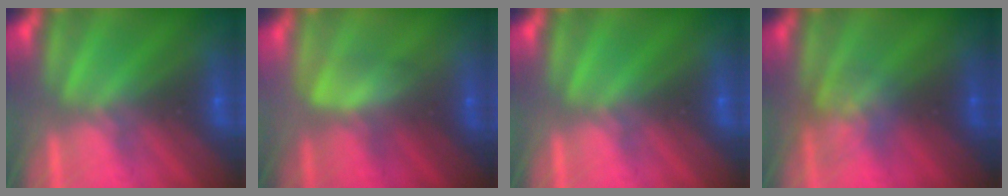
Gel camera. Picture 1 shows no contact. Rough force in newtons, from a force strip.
{"total": 2.6}
{"total": 0.0}
{"total": 2.6}